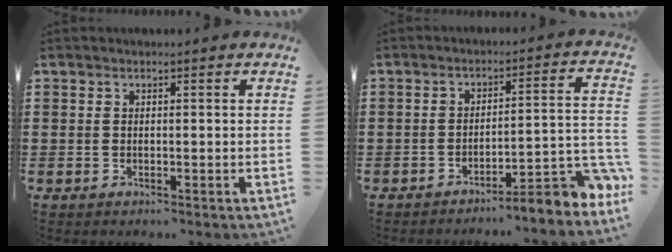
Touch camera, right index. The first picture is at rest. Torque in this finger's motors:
{"motor_torque": [1.15, -0.99, 0.27, 0.03]}